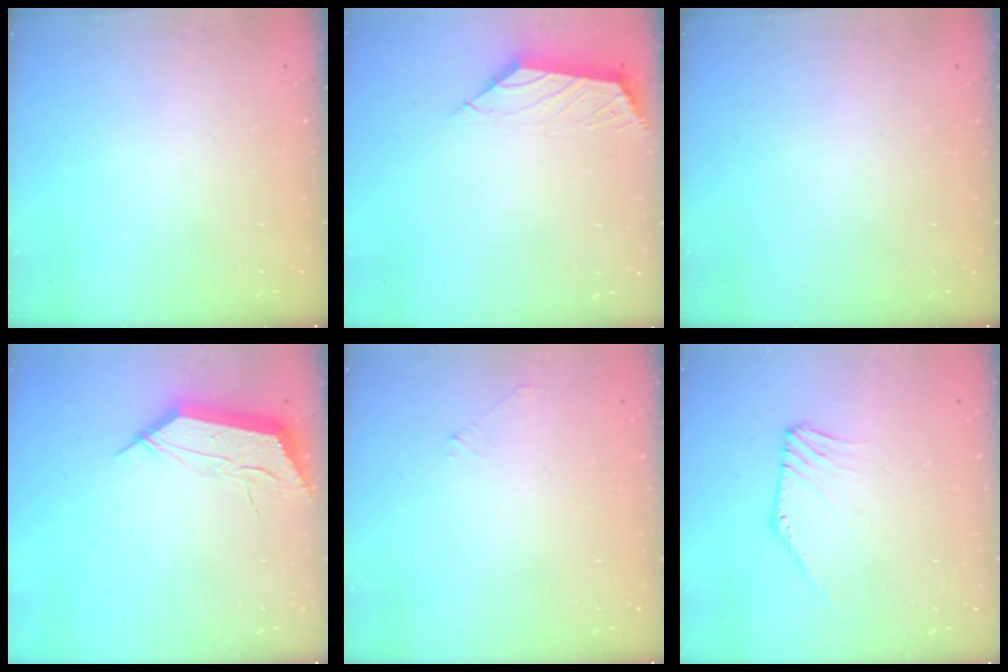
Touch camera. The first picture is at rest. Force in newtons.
{"total": 2.6, "press": 2.5, "slide": 0.7}
{"total": 0.0}
{"total": 11.3, "press": 11.3, "slide": 0.9}
{"total": 0.0}
{"total": 0.7, "press": 0.5, "slide": 0.4}